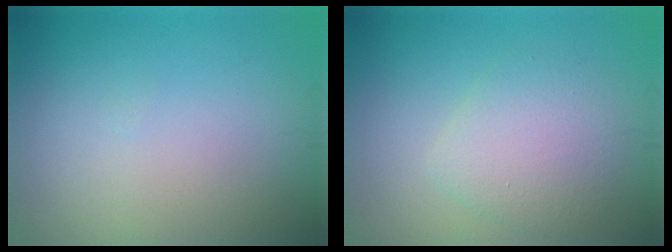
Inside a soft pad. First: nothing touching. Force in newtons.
{"total": 3.6, "press": 3.6, "slide": 0.4}